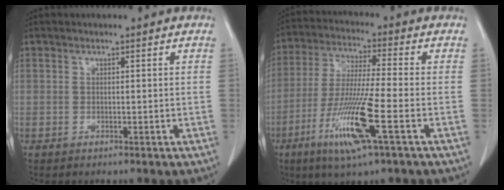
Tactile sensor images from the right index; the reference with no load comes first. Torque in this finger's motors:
{"motor_torque": [1.26, -0.87, 0.35, 0.13]}